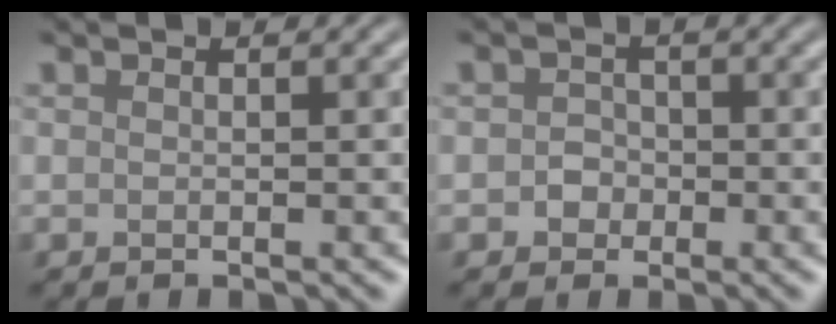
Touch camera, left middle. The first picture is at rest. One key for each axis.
{"total": 1.5, "fx": -0.4, "fy": 1.4, "fz": 0.4, "tx": -0.001, "ty": 0.002, "tz": -0.011}